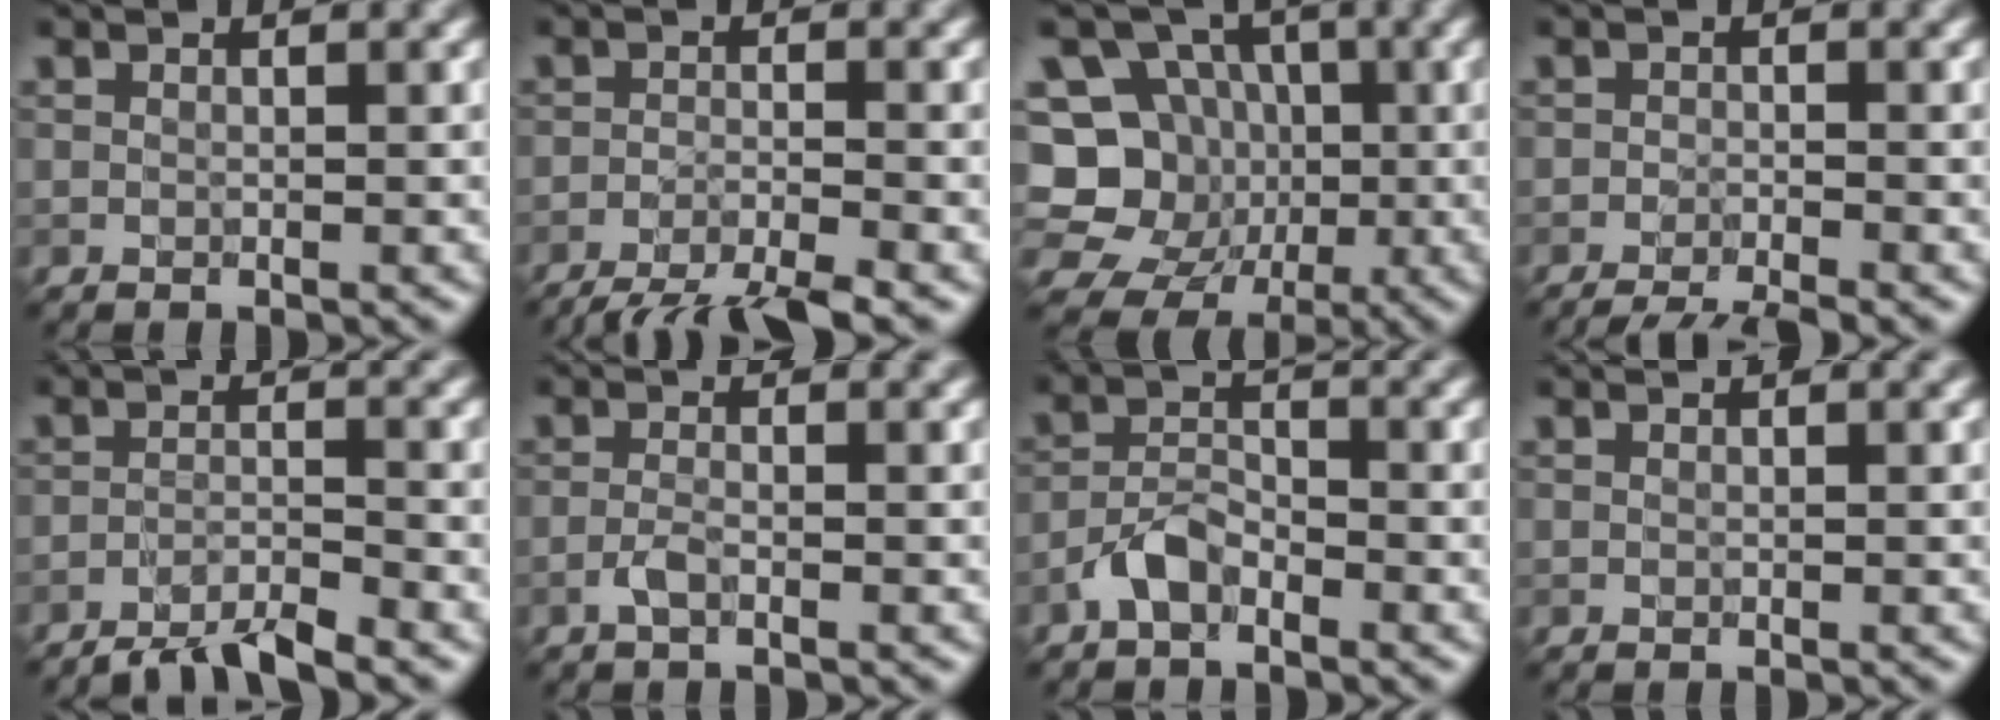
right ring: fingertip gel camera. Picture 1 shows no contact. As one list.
[{"total": 6.7, "force": [-5.4, 1.2, 3.7], "torque": [-0.058, -0.019, -0.092]}, {"total": 10.7, "force": [-1.2, 9.9, 3.8], "torque": [-0.083, 0.019, -0.046]}, {"total": 5.1, "force": [-4.4, 1.1, 2.5], "torque": [-0.040, -0.015, -0.066]}, {"total": 4.2, "force": [-3.6, 0.6, 2.2], "torque": [-0.032, 0.000, -0.071]}, {"total": 1.3, "force": [-0.7, 0.4, 1.0], "torque": [-0.024, 0.001, -0.017]}, {"total": 2.6, "force": [-1.9, 1.2, 1.5], "torque": [-0.027, 0.009, -0.041]}, {"total": 0.0}]